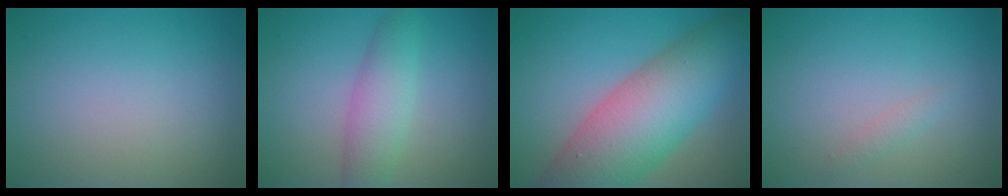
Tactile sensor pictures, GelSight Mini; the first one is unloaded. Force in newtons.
{"total": 3.7, "press": 3.7, "slide": 0.0}
{"total": 11.5, "press": 11.5, "slide": 0.4}
{"total": 0.8, "press": 0.8, "slide": 0.1}